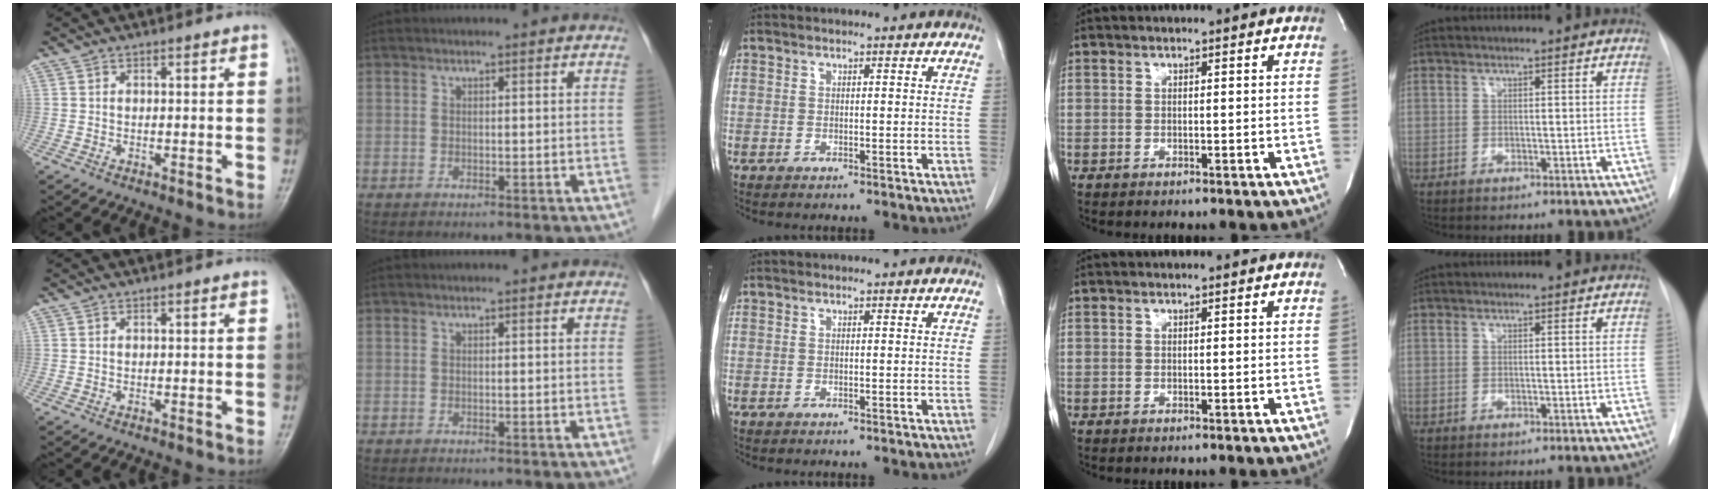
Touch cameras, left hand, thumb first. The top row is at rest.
{}